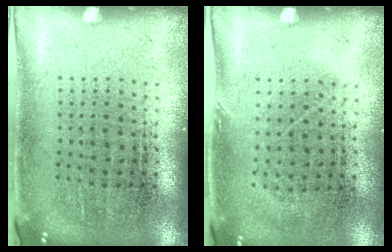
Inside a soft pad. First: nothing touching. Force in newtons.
{"total": 0.8, "press": 0.6, "slide": 0.5}